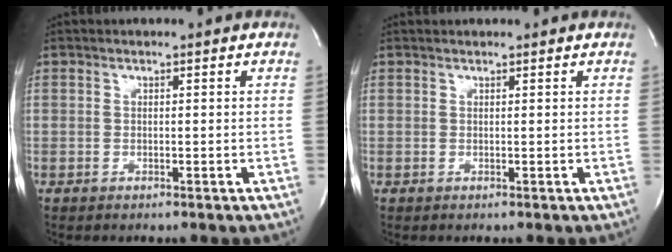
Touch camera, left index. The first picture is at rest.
{"total": 1.1, "force": [1.0, 0.1, 0.3], "torque": [-0.006, 0.015, 0.020]}